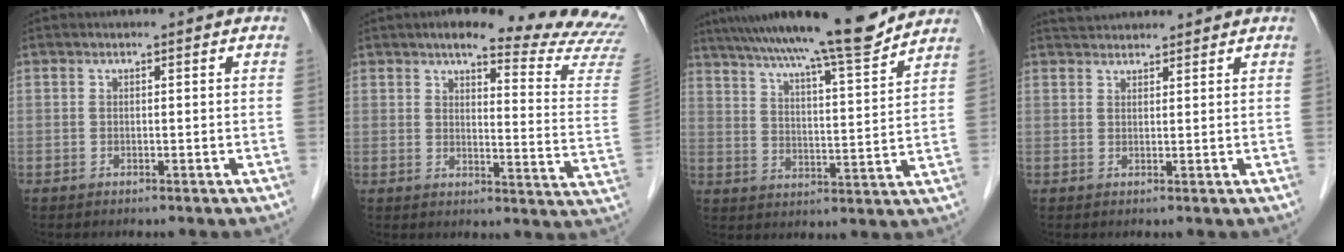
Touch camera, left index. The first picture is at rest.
{"total": 18.6, "force": [16.7, 1.5, 8.0], "torque": [-0.090, -0.078, 0.176]}
{"total": 17.6, "force": [15.1, 0.2, 9.0], "torque": [-0.145, 0.007, 0.227]}
{"total": 4.3, "force": [4.1, 0.6, 0.7], "torque": [-0.015, 0.035, 0.068]}